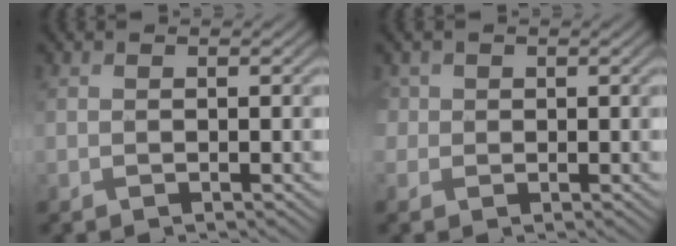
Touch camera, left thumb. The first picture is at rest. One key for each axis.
{"total": 1.1, "fx": 0.2, "fy": 1.0, "fz": -0.5, "tx": 0.008, "ty": -0.001, "tz": 0.011}